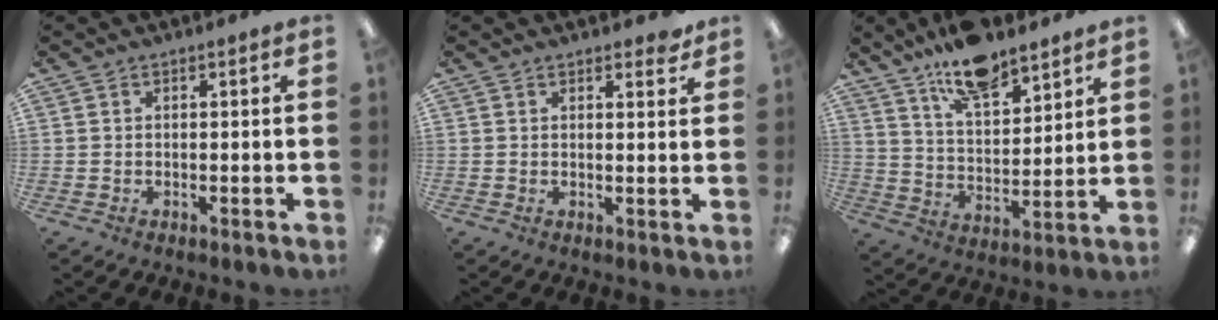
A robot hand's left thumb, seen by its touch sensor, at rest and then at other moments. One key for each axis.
{"total": 2.0, "fx": 1.6, "fy": 0.9, "fz": 0.7, "tx": 0.000, "ty": -0.006, "tz": 0.027}
{"total": 13.2, "fx": 10.6, "fy": 4.9, "fz": 6.0, "tx": -0.100, "ty": -0.057, "tz": 0.191}